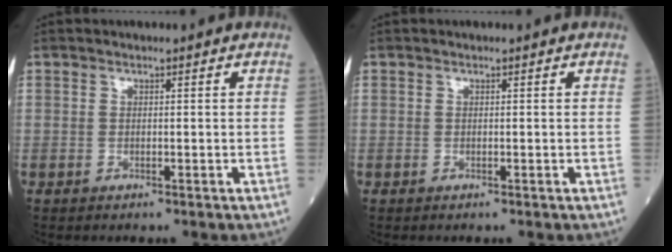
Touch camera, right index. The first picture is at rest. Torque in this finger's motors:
{"motor_torque": [0.00, 0.00, 0.00, 0.00]}